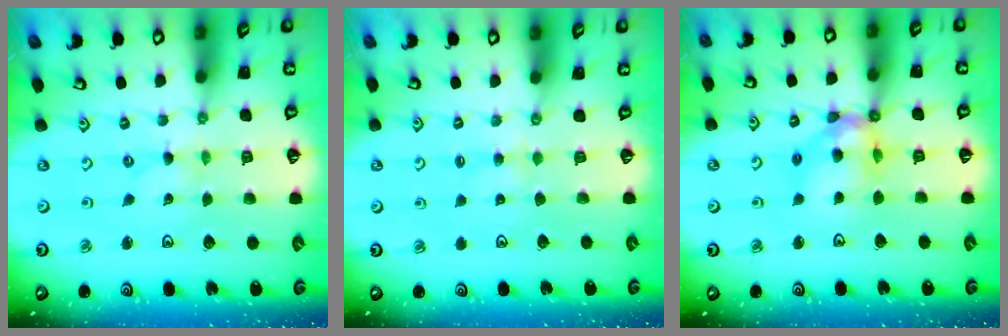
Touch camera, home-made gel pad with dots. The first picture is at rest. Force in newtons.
{"total": 2.0, "press": 2.0, "slide": 0.3}
{"total": 12.4, "press": 12.3, "slide": 1.5}